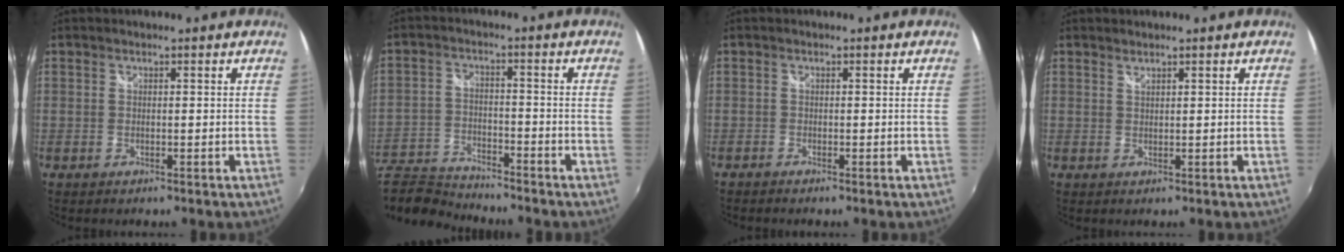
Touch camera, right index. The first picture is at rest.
{"total": 11.9, "force": [-10.9, 3.4, 3.5], "torque": [-0.102, -0.008, -0.202]}
{"total": 0.7, "force": [-0.7, 0.1, 0.1], "torque": [-0.004, -0.004, -0.016]}
{"total": 0.9, "force": [0.8, 0.0, 0.2], "torque": [-0.002, 0.001, 0.015]}